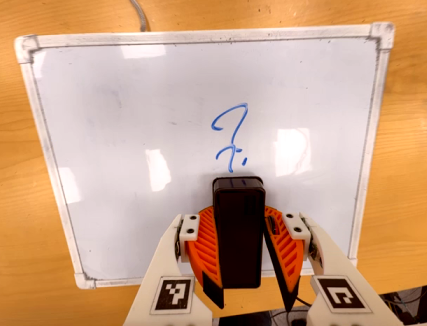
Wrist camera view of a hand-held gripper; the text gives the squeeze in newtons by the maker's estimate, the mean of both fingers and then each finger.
{"total": 8.7, "left": 8.2, "right": 9.1}